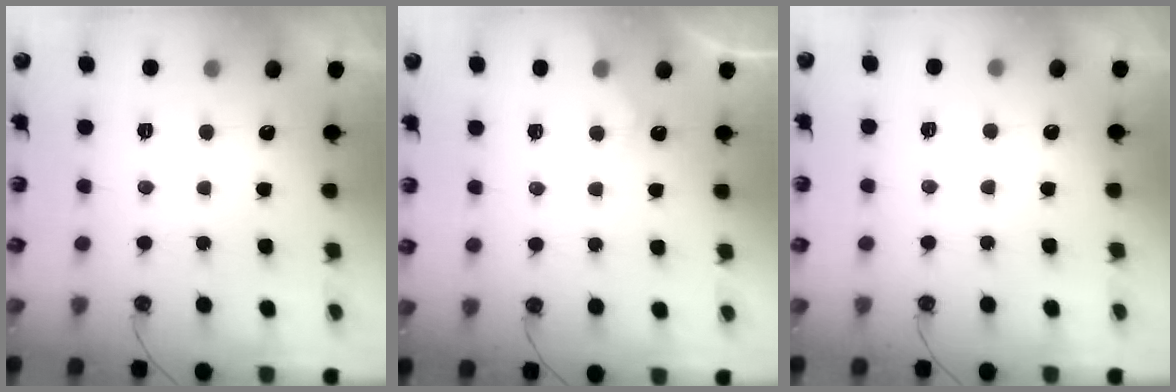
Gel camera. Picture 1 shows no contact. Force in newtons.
{"total": 4.0, "press": 4.0, "slide": 0.4}
{"total": 4.9, "press": 4.9, "slide": 0.5}